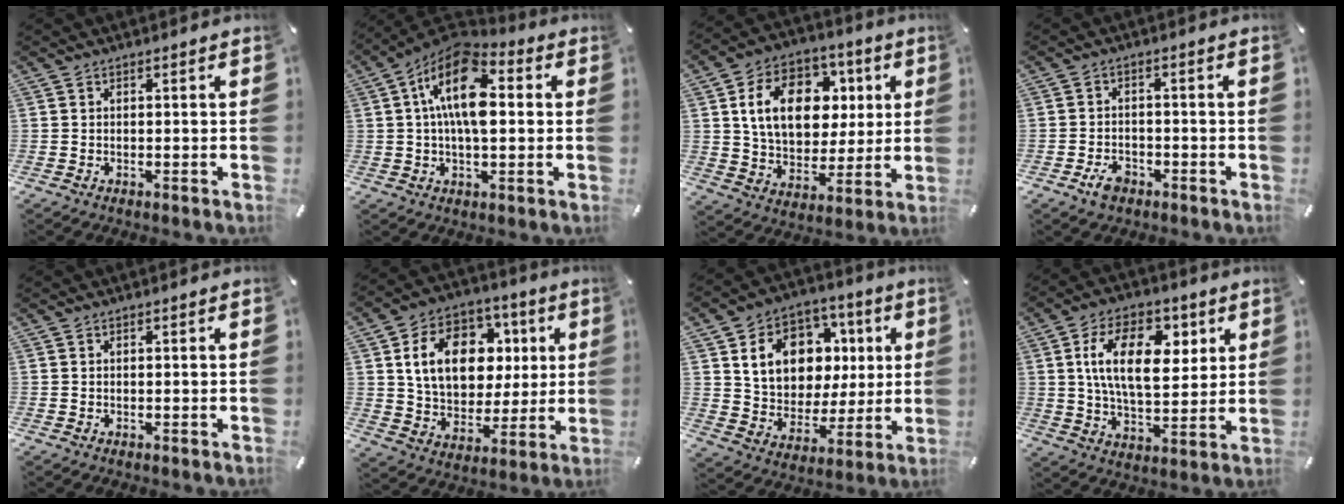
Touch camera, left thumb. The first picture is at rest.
{"total": 15.7, "force": [2.7, 8.0, 13.2], "torque": [-0.247, -0.010, 0.045]}
{"total": 16.5, "force": [4.6, 12.6, 9.7], "torque": [-0.165, 0.003, 0.086]}
{"total": 4.2, "force": [-2.4, 2.8, 2.0], "torque": [-0.039, 0.012, -0.046]}
{"total": 0.0}
{"total": 16.7, "force": [4.5, 13.2, 9.2], "torque": [-0.160, -0.002, 0.089]}
{"total": 15.3, "force": [4.3, 12.6, 7.4], "torque": [-0.122, -0.008, 0.090]}
{"total": 16.8, "force": [5.2, 9.7, 12.8], "torque": [-0.218, 0.006, 0.087]}